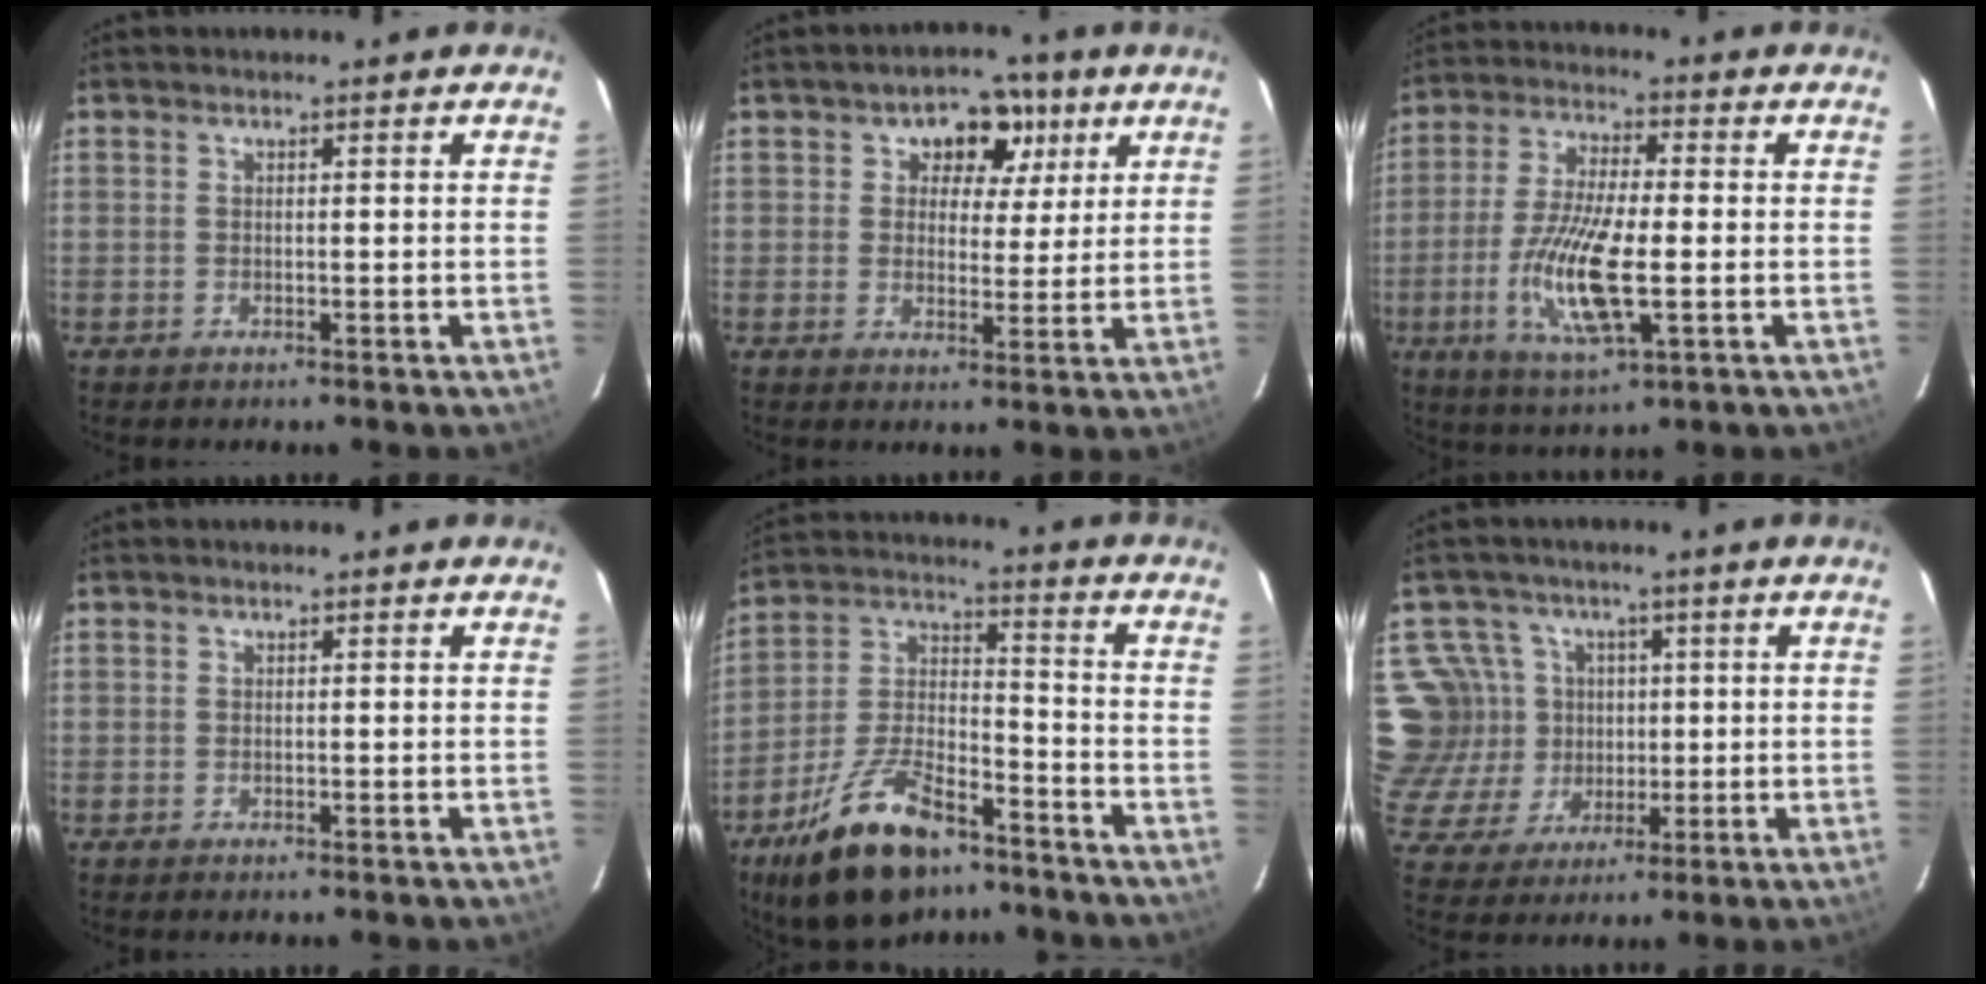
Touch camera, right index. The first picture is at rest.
{"total": 7.4, "force": [3.1, 5.9, 3.3], "torque": [-0.042, 0.011, 0.039]}
{"total": 13.6, "force": [-3.1, 3.8, 12.7], "torque": [-0.260, -0.011, -0.060]}
{"total": 0.0}
{"total": 18.4, "force": [-12.5, 7.8, 11.0], "torque": [-0.221, 0.001, -0.217]}
{"total": 10.6, "force": [2.1, 10.1, 2.2], "torque": [-0.076, 0.011, 0.047]}